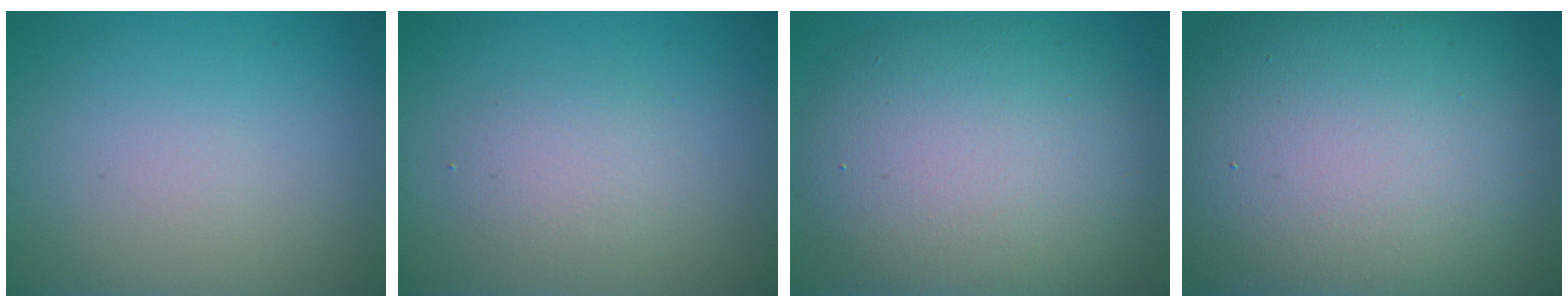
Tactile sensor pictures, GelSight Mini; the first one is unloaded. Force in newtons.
{"total": 2.2, "press": 2.2, "slide": 0.1}
{"total": 10.3, "press": 10.3, "slide": 0.2}
{"total": 19.2, "press": 19.2, "slide": 0.7}